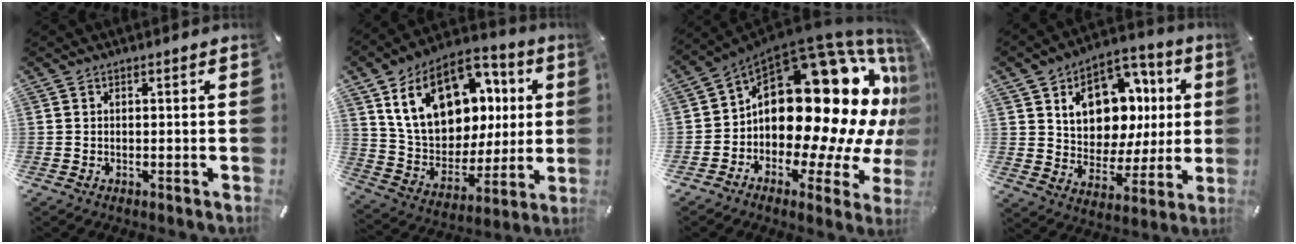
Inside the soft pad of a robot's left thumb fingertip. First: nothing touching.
{"total": 20.9, "force": [7.6, 15.0, 12.3], "torque": [-0.222, -0.024, 0.143]}
{"total": 27.4, "force": [5.7, 16.1, 21.4], "torque": [-0.316, -0.072, 0.120]}
{"total": 15.8, "force": [5.5, 12.0, 8.6], "torque": [-0.127, -0.028, 0.105]}